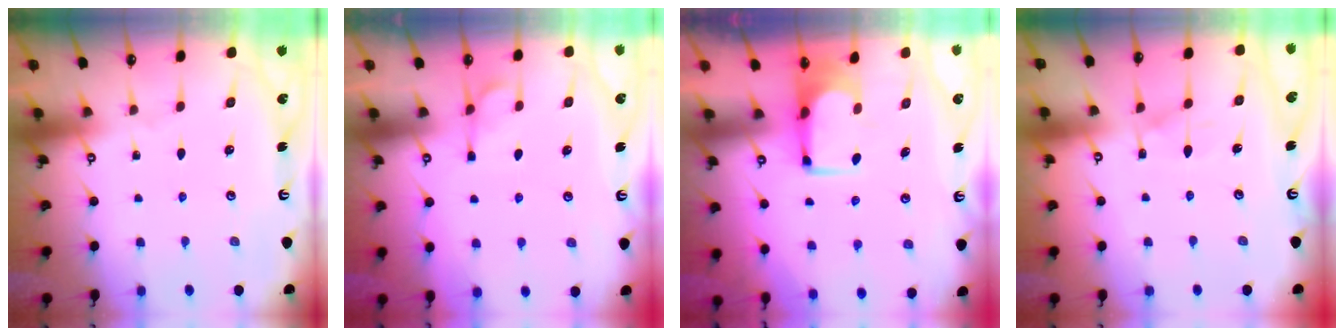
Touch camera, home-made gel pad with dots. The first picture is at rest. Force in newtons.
{"total": 1.6, "press": 1.0, "slide": 1.3}
{"total": 1.5, "press": 1.5, "slide": 0.1}
{"total": 6.3, "press": 6.3, "slide": 0.5}